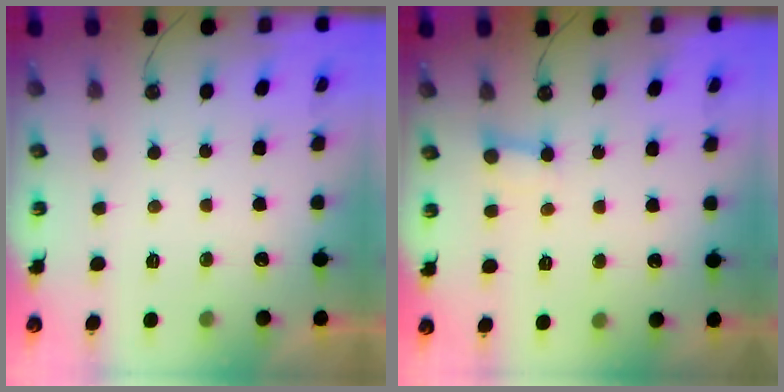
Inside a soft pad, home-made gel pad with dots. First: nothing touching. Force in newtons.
{"total": 2.0, "press": 2.0, "slide": 0.2}